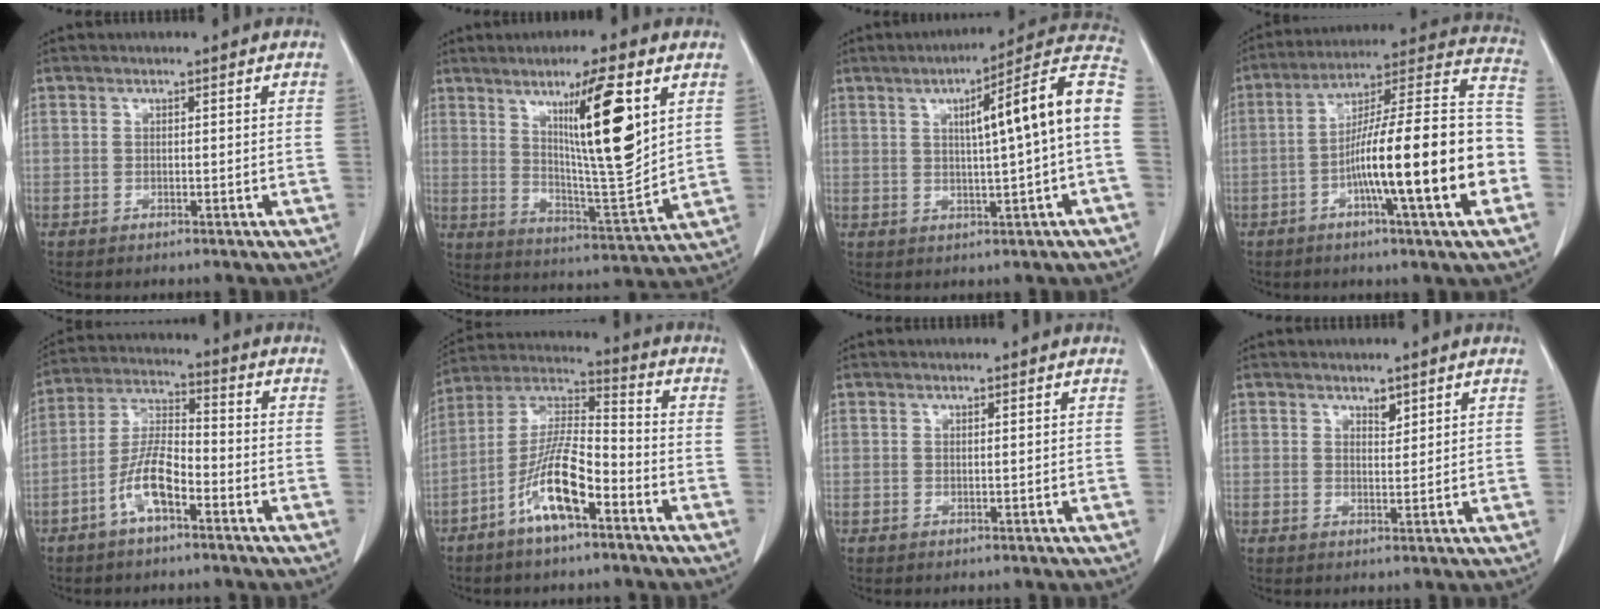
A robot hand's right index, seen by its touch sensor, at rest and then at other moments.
{"total": 14.6, "force": [5.7, 1.3, 13.3], "torque": [-0.214, -0.014, 0.099]}
{"total": 14.1, "force": [1.3, 0.1, 14.0], "torque": [-0.192, 0.033, 0.014]}
{"total": 21.5, "force": [-5.7, 0.9, 20.7], "torque": [-0.282, 0.014, -0.092]}
{"total": 6.1, "force": [-2.8, 2.0, 5.1], "torque": [-0.106, 0.003, -0.055]}
{"total": 12.0, "force": [-6.0, 2.7, 10.0], "torque": [-0.202, 0.005, -0.114]}
{"total": 0.0}
{"total": 1.6, "force": [1.2, 0.6, 0.8], "torque": [-0.010, -0.004, 0.020]}